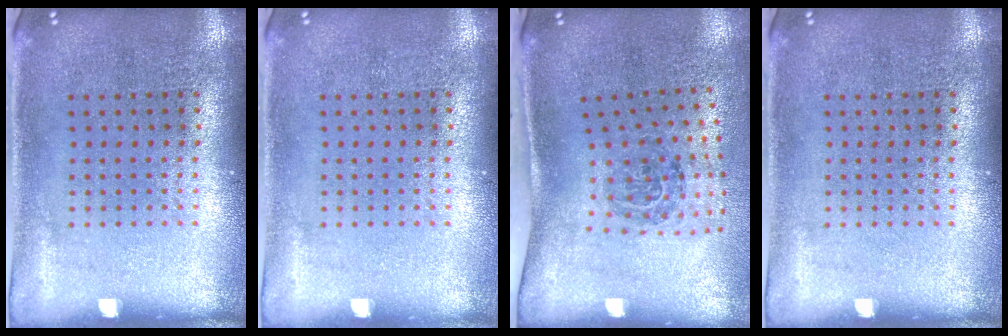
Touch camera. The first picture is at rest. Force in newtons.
{"total": 0.0}
{"total": 1.7, "press": 1.1, "slide": 1.3}
{"total": 0.0}